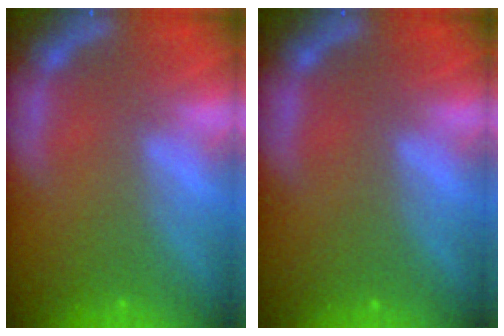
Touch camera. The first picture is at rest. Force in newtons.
{"total": 0.0}